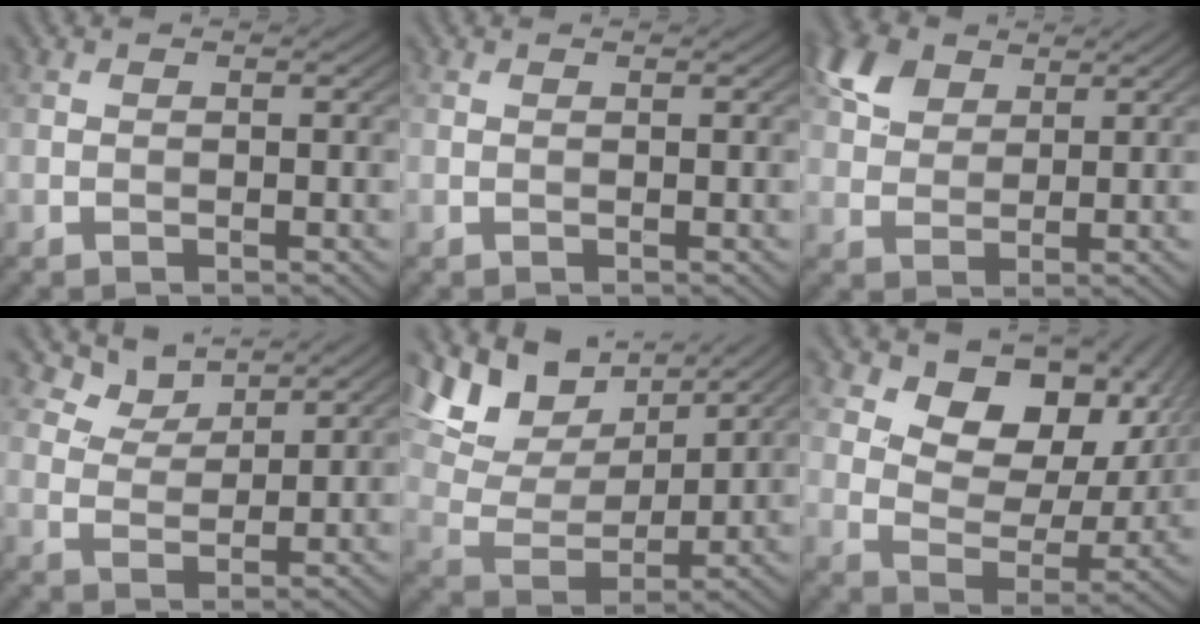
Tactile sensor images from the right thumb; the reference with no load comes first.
{"total": 0.0}
{"total": 6.0, "force": [3.4, 3.9, 3.1], "torque": [-0.076, 0.010, 0.066]}
{"total": 4.5, "force": [3.7, 2.0, 1.7], "torque": [-0.046, -0.002, 0.075]}
{"total": 12.6, "force": [7.9, 6.2, 7.6], "torque": [-0.186, 0.015, 0.124]}
{"total": 12.4, "force": [5.8, 7.8, 7.7], "torque": [-0.133, -0.001, 0.091]}